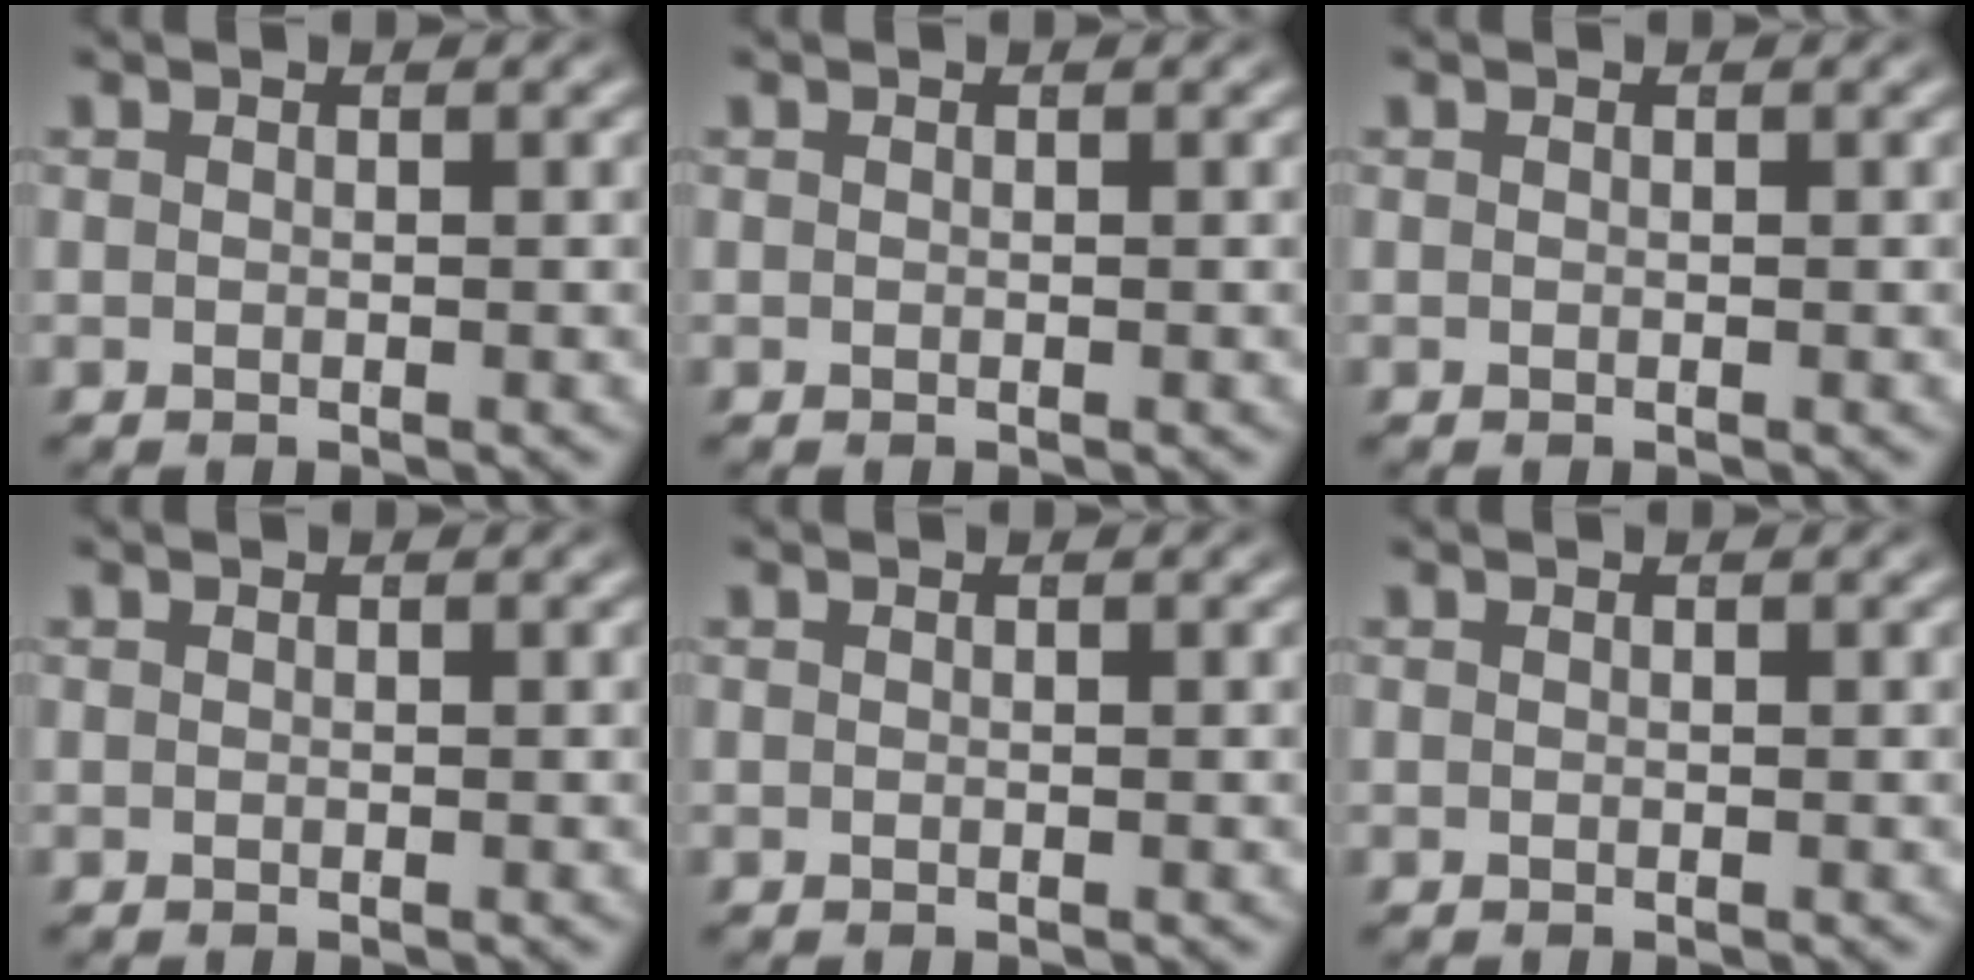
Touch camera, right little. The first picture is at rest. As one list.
[{"total": 0.0}, {"total": 0.0}, {"total": 0.0}, {"total": 0.0}, {"total": 0.0}]